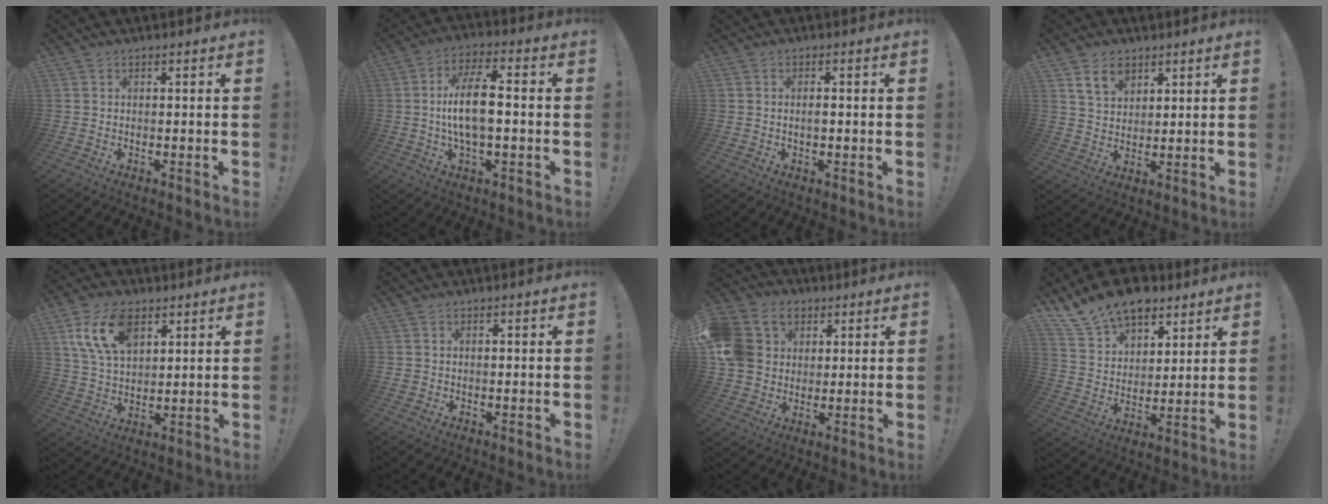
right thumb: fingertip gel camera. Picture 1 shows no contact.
{"total": 11.8, "force": [-0.5, 4.4, 11.0], "torque": [-0.205, 0.007, -0.013]}
{"total": 1.3, "force": [-0.2, 0.5, 1.2], "torque": [-0.015, -0.001, -0.005]}
{"total": 7.7, "force": [4.7, 4.9, 3.5], "torque": [-0.057, -0.014, 0.089]}
{"total": 14.4, "force": [7.0, 8.6, 9.1], "torque": [-0.173, -0.012, 0.134]}
{"total": 0.5, "force": [-0.2, 0.5, 0.0], "torque": [0.000, 0.002, -0.003]}
{"total": 13.6, "force": [3.6, 11.8, 5.8], "torque": [-0.113, -0.003, 0.077]}
{"total": 14.3, "force": [10.7, 8.0, 5.1], "torque": [-0.095, -0.073, 0.202]}